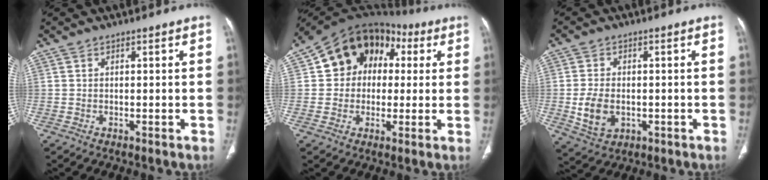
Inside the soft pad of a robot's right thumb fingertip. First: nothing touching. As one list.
[{"total": 14.6, "force": [2.9, 11.9, 8.0], "torque": [-0.083, 0.035, 0.041]}, {"total": 7.4, "force": [-1.1, 5.1, 5.2], "torque": [-0.094, 0.000, -0.009]}]